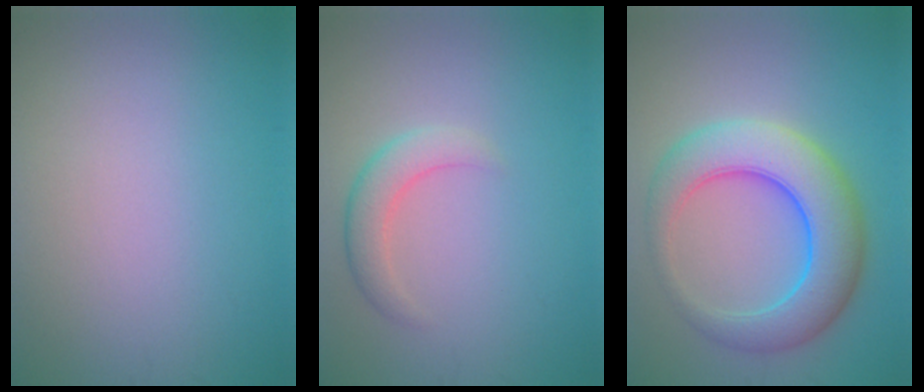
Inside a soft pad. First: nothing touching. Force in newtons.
{"total": 2.6, "press": 2.6, "slide": 0.0}
{"total": 8.1, "press": 8.0, "slide": 0.2}